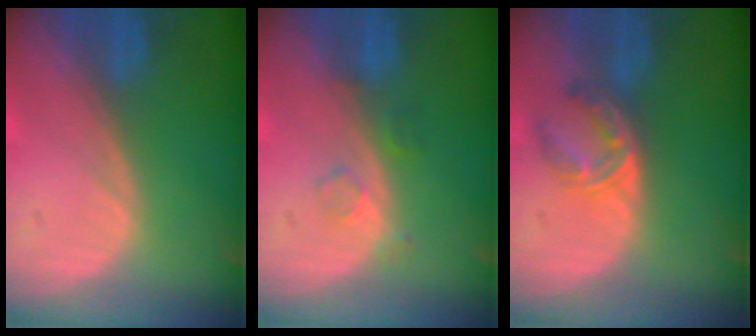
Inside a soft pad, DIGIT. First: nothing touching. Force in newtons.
{"total": 2.1, "press": 2.1, "slide": 0.2}
{"total": 5.7, "press": 4.7, "slide": 3.2}